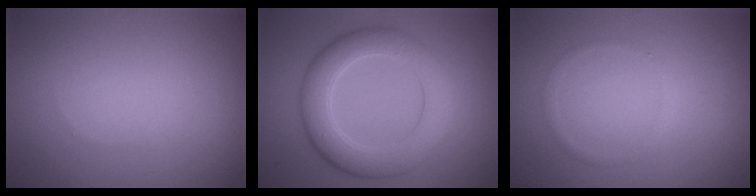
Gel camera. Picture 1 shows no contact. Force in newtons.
{"total": 5.8, "press": 5.8, "slide": 0.1}
{"total": 0.7, "press": 0.7, "slide": 0.1}